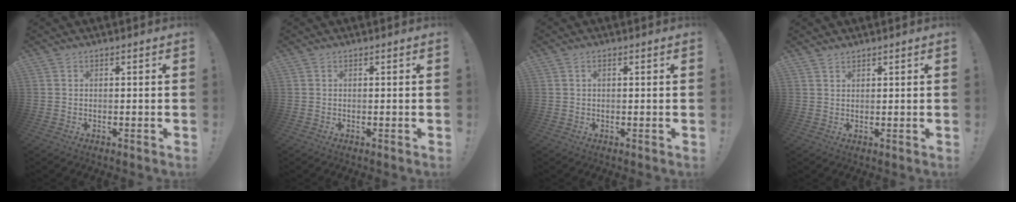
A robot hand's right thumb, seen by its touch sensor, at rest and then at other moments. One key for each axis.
{"total": 0.0}
{"total": 0.9, "fx": 0.1, "fy": 0.3, "fz": 0.9, "tx": -0.017, "ty": 0.002, "tz": 0.002}
{"total": 1.6, "fx": 1.4, "fy": 0.6, "fz": 0.3, "tx": -0.002, "ty": -0.007, "tz": 0.027}